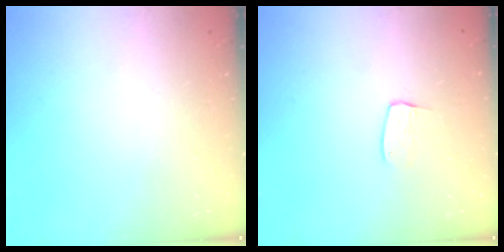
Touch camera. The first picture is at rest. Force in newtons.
{"total": 5.6, "press": 5.6, "slide": 0.3}